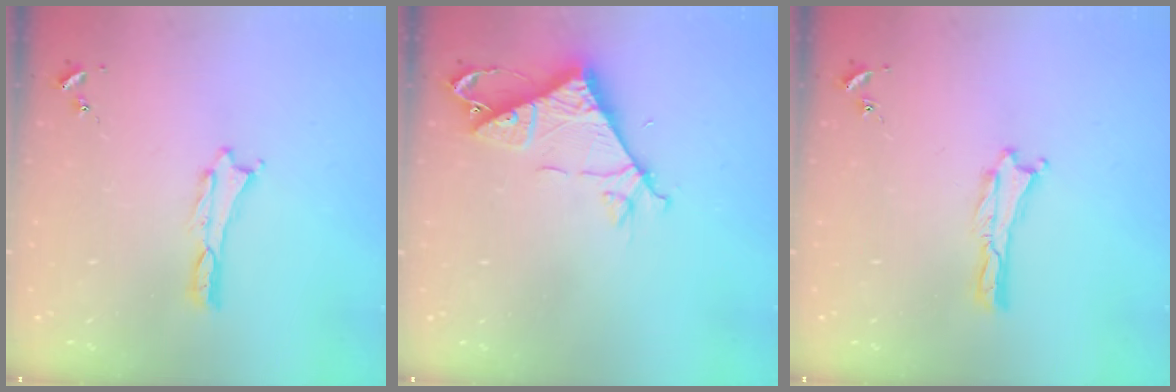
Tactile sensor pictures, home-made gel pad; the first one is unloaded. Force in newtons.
{"total": 7.7, "press": 7.7, "slide": 0.6}
{"total": 0.0}